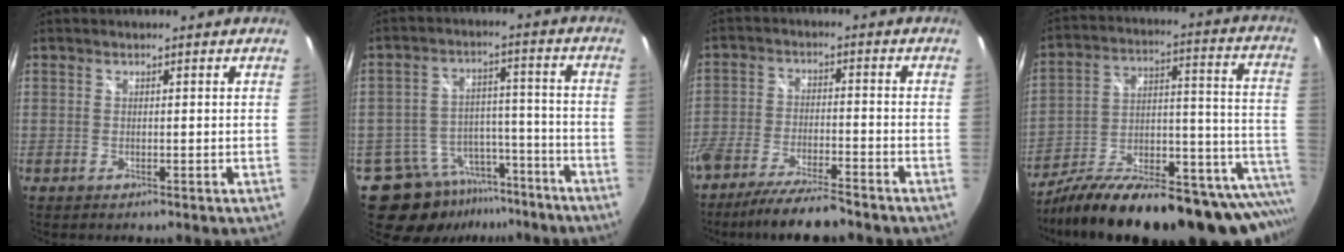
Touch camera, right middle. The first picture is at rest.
{"total": 14.2, "force": [-10.5, 8.5, 4.5], "torque": [-0.101, 0.026, -0.138]}
{"total": 11.2, "force": [-9.4, 1.7, 5.7], "torque": [-0.125, -0.019, -0.163]}
{"total": 33.0, "force": [-24.5, 10.2, 19.6], "torque": [-0.254, -0.016, -0.357]}